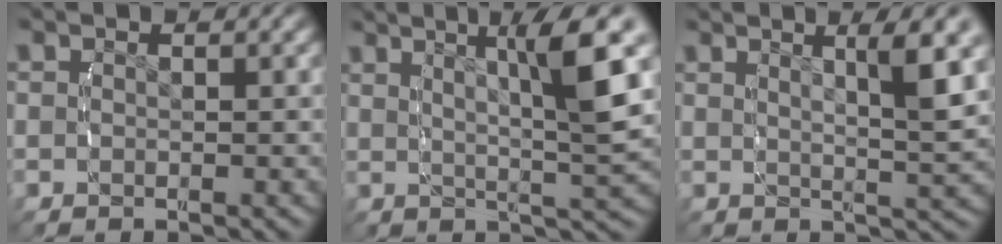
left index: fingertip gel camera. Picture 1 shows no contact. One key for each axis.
{"total": 9.2, "fx": 4.2, "fy": 1.7, "fz": 8.0, "tx": -0.104, "ty": 0.017, "tz": 0.065}
{"total": 6.5, "fx": 3.3, "fy": 0.8, "fz": 5.5, "tx": -0.068, "ty": 0.006, "tz": 0.054}